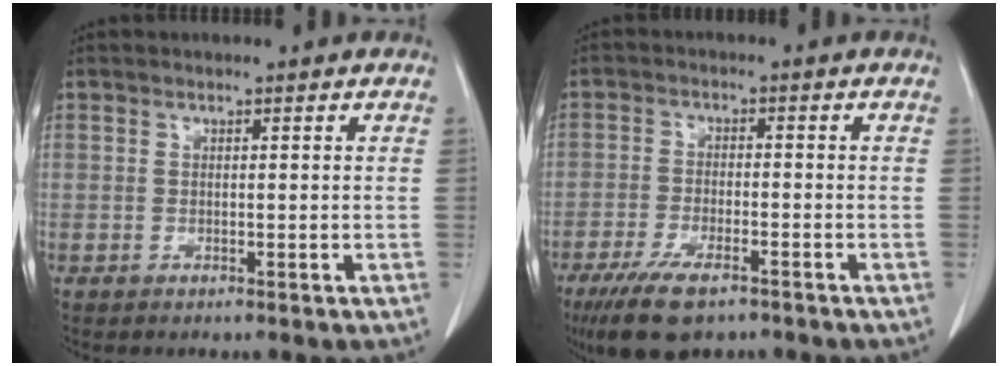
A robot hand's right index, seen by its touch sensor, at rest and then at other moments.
{"total": 9.1, "force": [-6.2, 2.8, 6.0], "torque": [-0.107, -0.016, -0.102]}